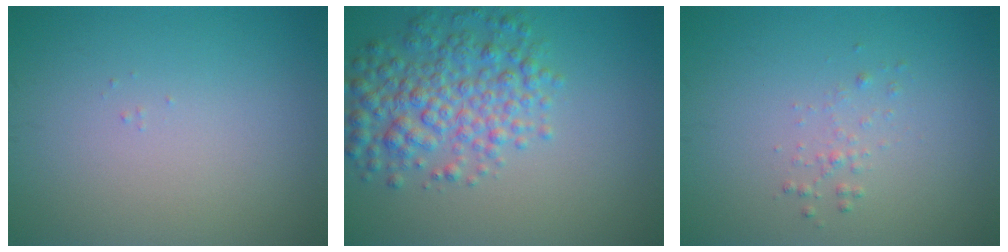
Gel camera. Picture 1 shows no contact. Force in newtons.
{"total": 5.5, "press": 5.5, "slide": 0.2}
{"total": 0.9, "press": 0.9, "slide": 0.0}